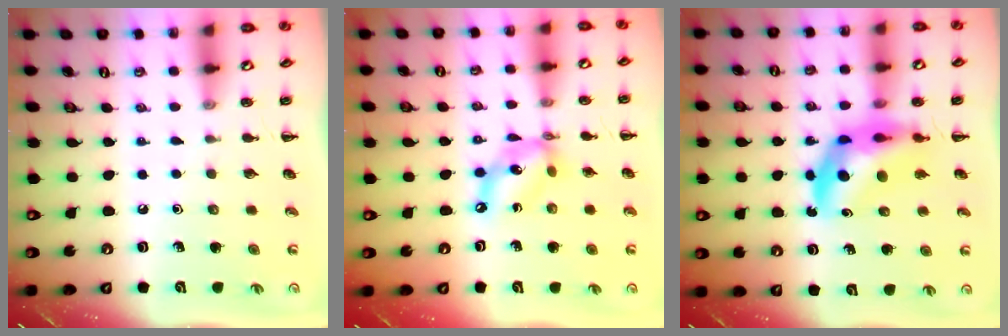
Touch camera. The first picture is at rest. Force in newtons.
{"total": 10.5, "press": 10.2, "slide": 2.6}
{"total": 9.7, "press": 9.2, "slide": 3.1}